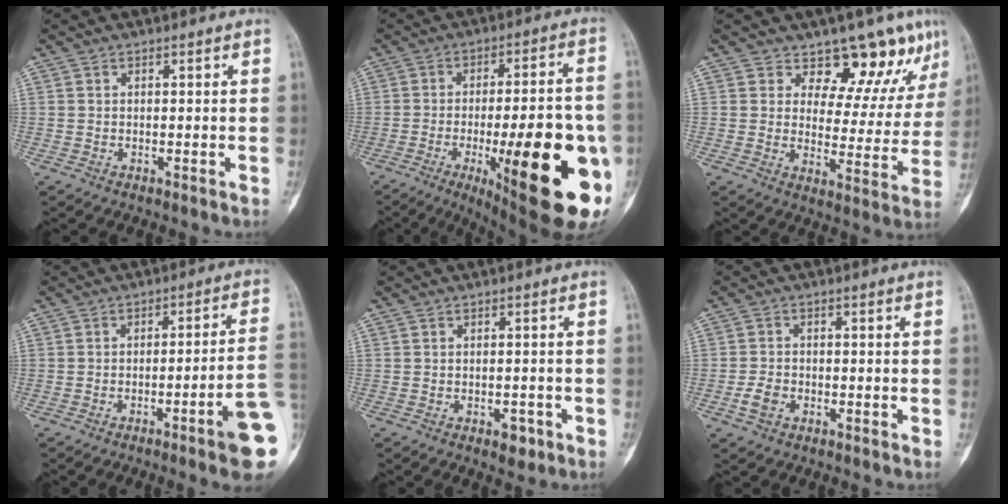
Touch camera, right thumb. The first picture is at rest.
{"total": 27.9, "force": [-7.9, 8.1, 25.5], "torque": [-0.292, 0.000, -0.092]}
{"total": 11.8, "force": [9.3, 5.4, 4.7], "torque": [-0.019, -0.066, 0.113]}
{"total": 11.0, "force": [-4.4, 0.3, 10.1], "torque": [-0.126, 0.024, -0.063]}
{"total": 2.8, "force": [-1.4, 1.6, 1.9], "torque": [-0.012, 0.008, -0.013]}
{"total": 3.2, "force": [-1.4, 2.3, 1.9], "torque": [-0.035, 0.008, -0.027]}